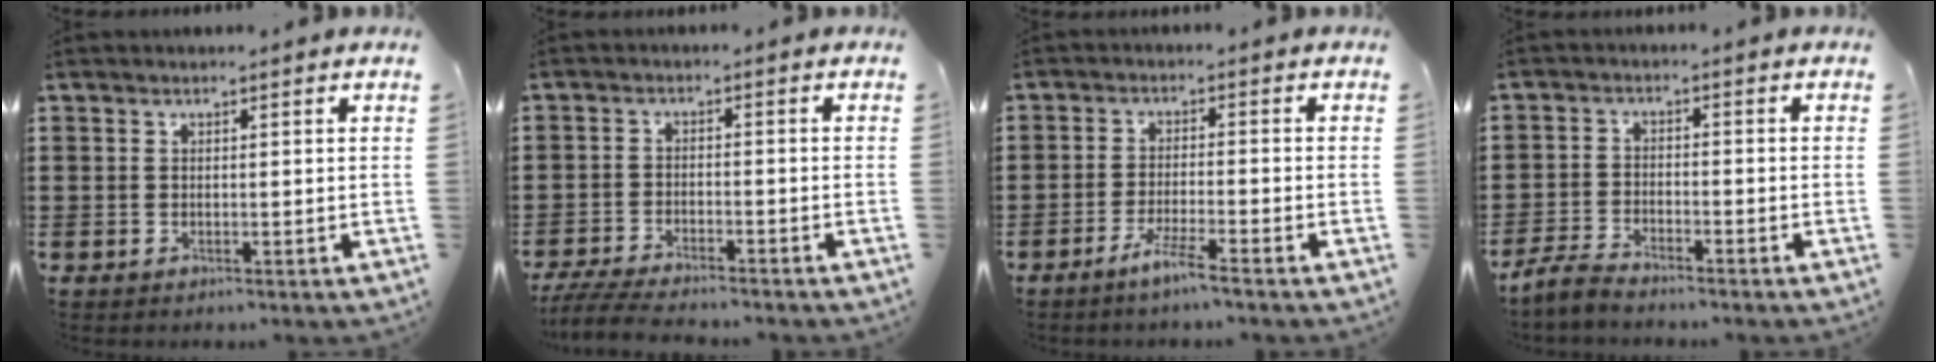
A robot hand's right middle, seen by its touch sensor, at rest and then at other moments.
{"total": 4.6, "force": [-4.3, 0.1, 1.5], "torque": [-0.045, -0.014, -0.091]}
{"total": 3.9, "force": [-3.0, -0.2, 2.6], "torque": [-0.048, -0.003, -0.055]}
{"total": 3.4, "force": [-3.1, 0.4, 1.2], "torque": [-0.043, 0.000, -0.070]}